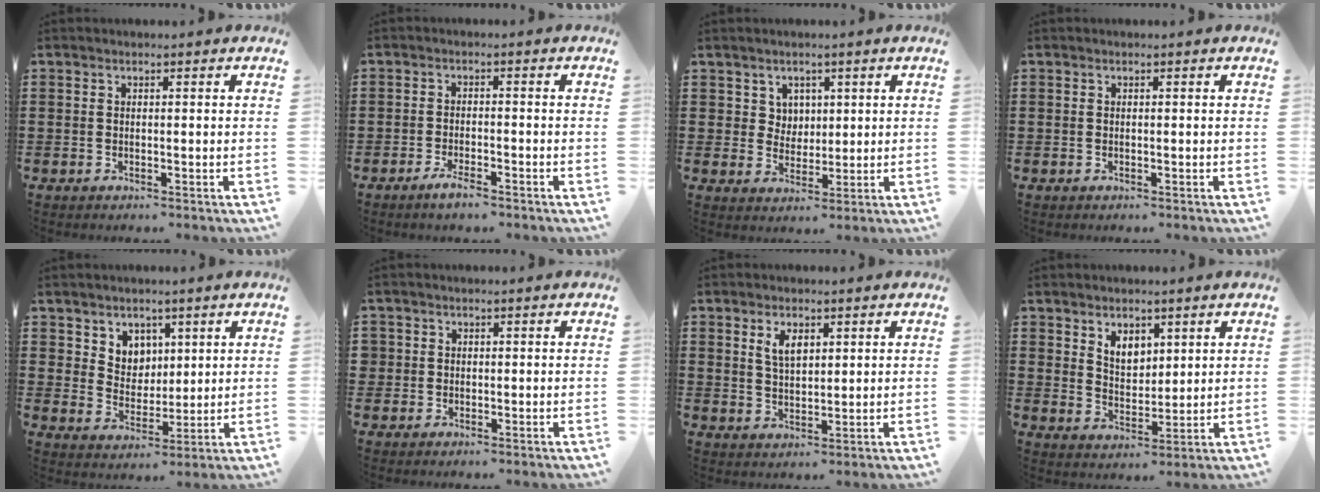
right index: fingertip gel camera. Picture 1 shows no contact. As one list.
[{"total": 2.4, "force": [-1.9, 0.4, 1.4], "torque": [-0.031, 0.000, -0.038]}, {"total": 3.7, "force": [1.8, 3.2, 0.6], "torque": [-0.018, 0.009, 0.032]}, {"total": 0.0}, {"total": 5.3, "force": [3.3, 4.1, 0.3], "torque": [-0.031, 0.004, 0.062]}, {"total": 1.3, "force": [0.3, 1.3, 0.1], "torque": [-0.007, 0.006, 0.005]}, {"total": 3.6, "force": [1.8, 1.8, 2.5], "torque": [-0.056, 0.007, 0.033]}, {"total": 4.4, "force": [3.1, 2.8, 1.4], "torque": [-0.031, 0.004, 0.055]}]